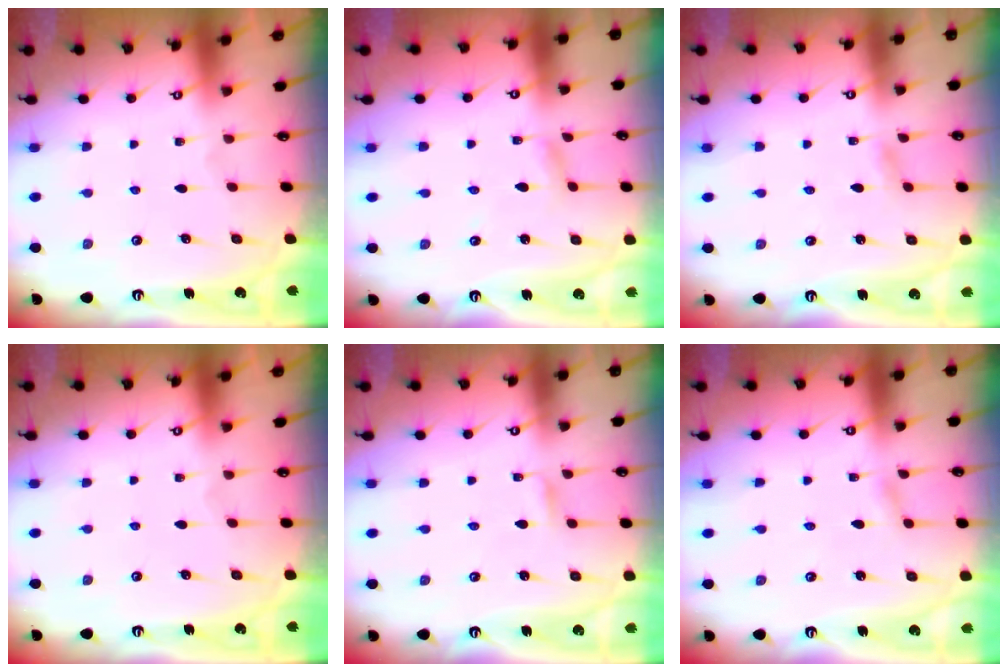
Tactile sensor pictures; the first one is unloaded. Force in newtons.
{"total": 3.0, "press": 3.0, "slide": 0.1}
{"total": 3.0, "press": 3.0, "slide": 0.3}
{"total": 0.0}
{"total": 1.8, "press": 1.8, "slide": 0.2}
{"total": 1.6, "press": 1.6, "slide": 0.2}